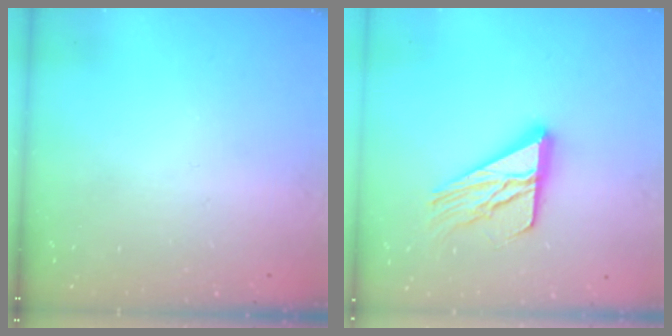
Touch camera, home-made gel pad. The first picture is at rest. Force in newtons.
{"total": 16.5, "press": 16.5, "slide": 1.6}